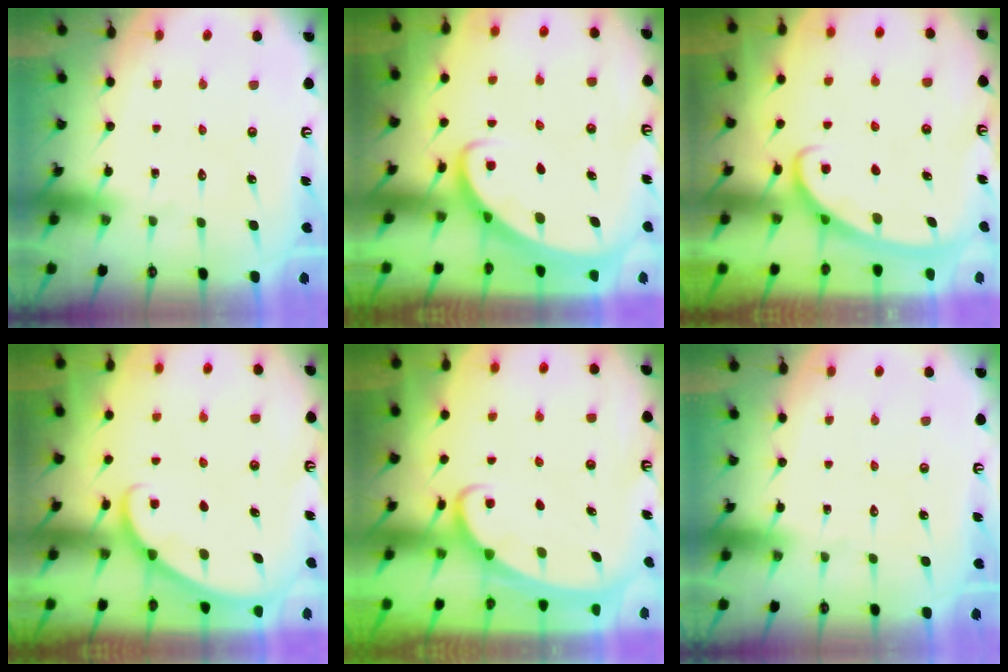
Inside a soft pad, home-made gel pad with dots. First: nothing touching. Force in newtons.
{"total": 2.6, "press": 2.6, "slide": 0.3}
{"total": 3.0, "press": 2.9, "slide": 0.4}
{"total": 2.8, "press": 2.8, "slide": 0.2}
{"total": 2.5, "press": 2.5, "slide": 0.4}
{"total": 0.0}